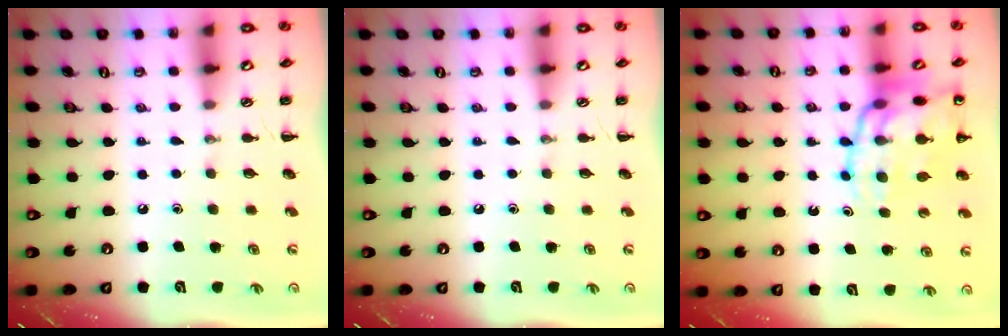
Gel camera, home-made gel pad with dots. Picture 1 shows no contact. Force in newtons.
{"total": 0.0}
{"total": 17.5, "press": 17.3, "slide": 2.9}